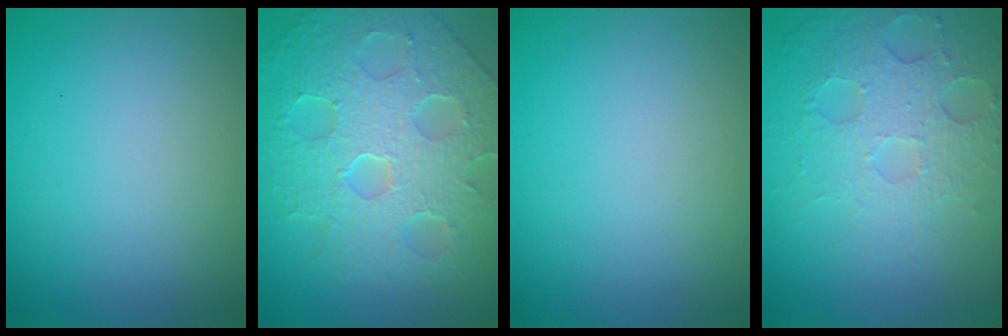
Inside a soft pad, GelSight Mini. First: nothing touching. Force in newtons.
{"total": 8.8, "press": 6.1, "slide": 6.4}
{"total": 0.0}
{"total": 3.8, "press": 3.3, "slide": 1.9}